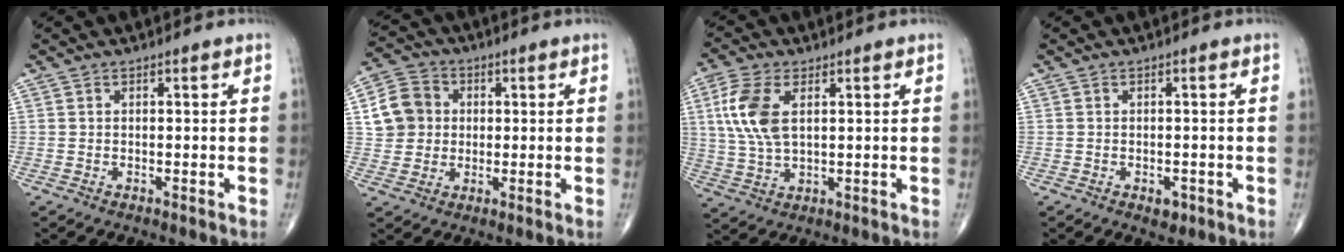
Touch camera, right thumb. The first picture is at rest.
{"total": 8.8, "force": [1.2, 7.9, 3.6], "torque": [-0.046, 0.009, 0.015]}
{"total": 9.9, "force": [2.7, 5.1, 8.1], "torque": [-0.181, -0.001, 0.054]}
{"total": 1.9, "force": [-0.9, 1.3, 1.2], "torque": [-0.009, 0.001, -0.008]}